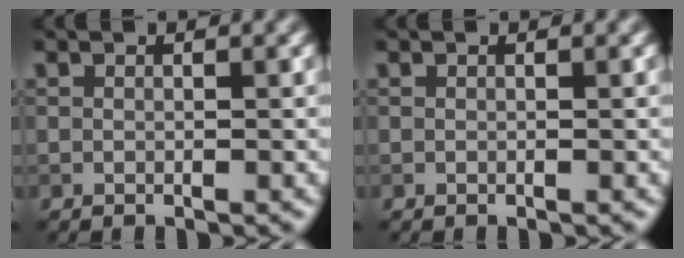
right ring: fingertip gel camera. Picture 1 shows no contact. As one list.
[{"total": 0.0}]